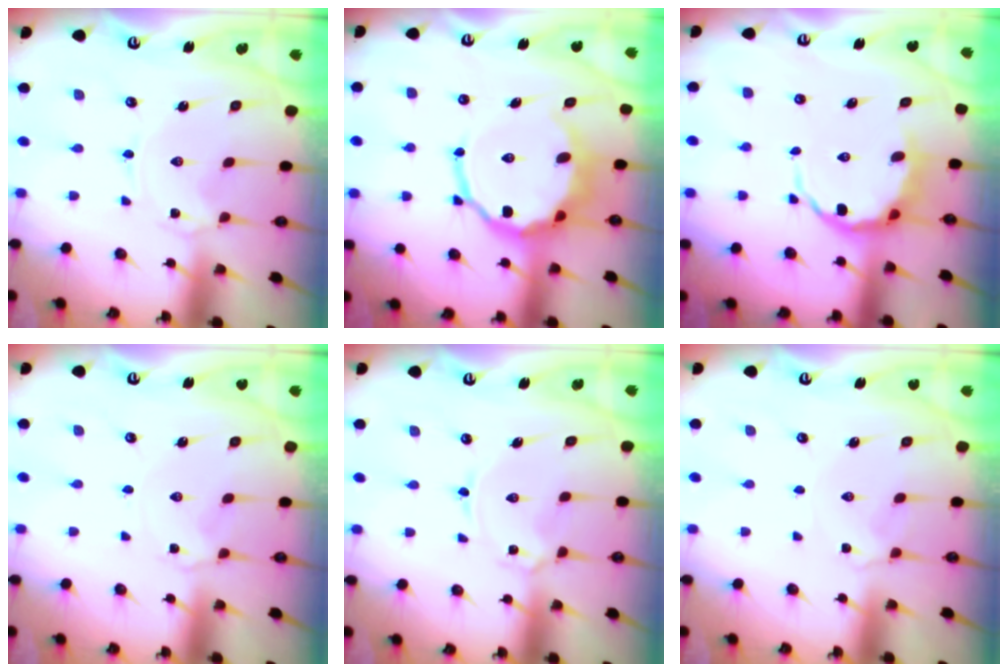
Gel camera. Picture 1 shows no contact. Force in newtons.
{"total": 12.1, "press": 11.6, "slide": 3.4}
{"total": 9.2, "press": 8.9, "slide": 2.5}
{"total": 0.8, "press": 0.7, "slide": 0.3}
{"total": 2.4, "press": 2.4, "slide": 0.3}
{"total": 2.2, "press": 2.1, "slide": 0.4}